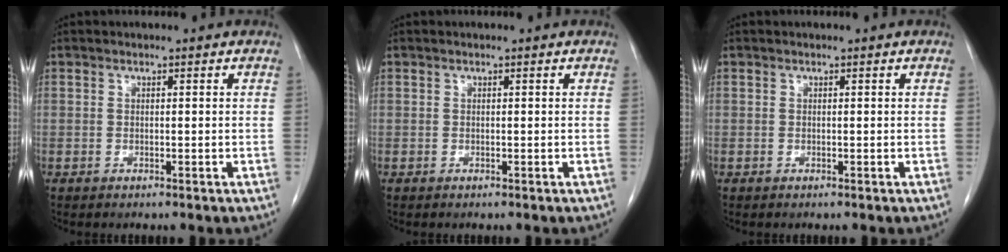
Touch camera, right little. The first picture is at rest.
{"total": 0.0}
{"total": 0.0}